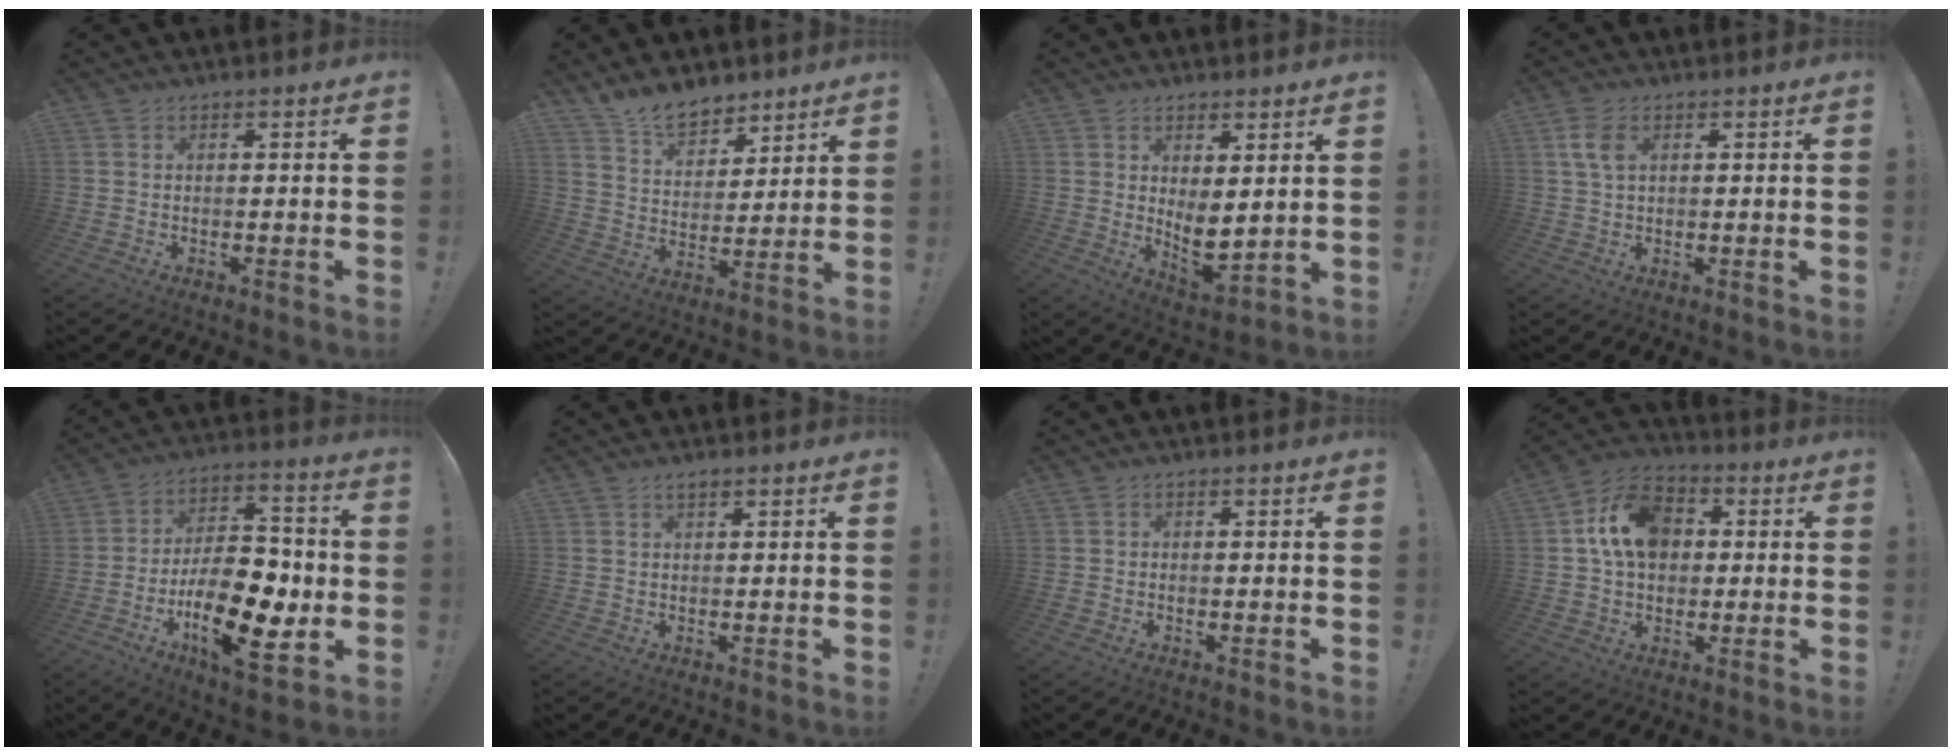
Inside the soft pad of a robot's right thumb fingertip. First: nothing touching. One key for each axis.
{"total": 11.3, "fx": 9.4, "fy": 5.5, "fz": 3.0, "tx": -0.060, "ty": -0.070, "tz": 0.184}
{"total": 6.7, "fx": 2.3, "fy": 3.1, "fz": 5.5, "tx": -0.062, "ty": -0.037, "tz": 0.051}
{"total": 5.6, "fx": 1.9, "fy": 3.3, "fz": 4.1, "tx": -0.072, "ty": -0.002, "tz": 0.033}
{"total": 22.5, "fx": -6.2, "fy": 11.4, "fz": 18.3, "tx": -0.310, "ty": 0.035, "tz": -0.093}
{"total": 1.5, "fx": 1.1, "fy": 0.4, "fz": 0.9, "tx": -0.012, "ty": -0.003, "tz": 0.018}
{"total": 0.5, "fx": -0.2, "fy": 0.4, "fz": 0.2, "tx": -0.002, "ty": 0.002, "tz": -0.003}
{"total": 15.0, "fx": 3.4, "fy": 11.2, "fz": 9.4, "tx": -0.152, "ty": 0.008, "tz": 0.069}